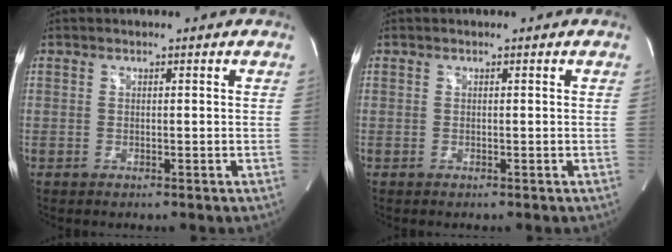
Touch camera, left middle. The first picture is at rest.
{"total": 0.0}